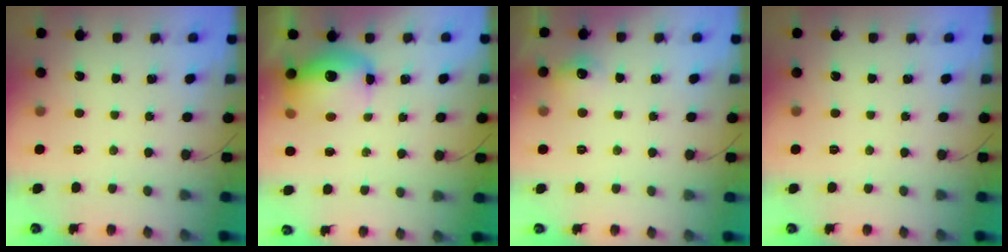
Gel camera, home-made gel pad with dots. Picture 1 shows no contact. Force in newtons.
{"total": 12.0, "press": 11.7, "slide": 2.7}
{"total": 6.4, "press": 6.2, "slide": 1.7}
{"total": 0.0}